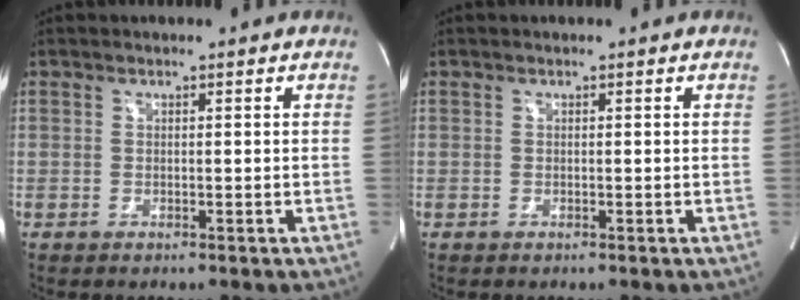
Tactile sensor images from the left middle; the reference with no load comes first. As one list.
[{"total": 0.0}]